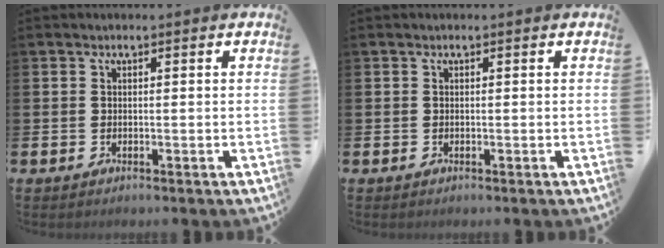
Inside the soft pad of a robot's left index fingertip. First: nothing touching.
{"total": 0.0}